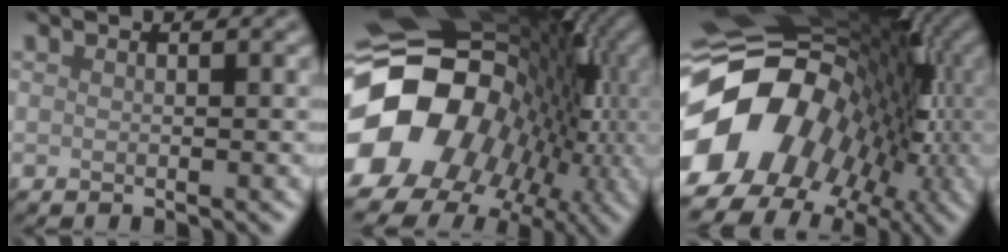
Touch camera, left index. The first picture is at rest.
{"total": 18.6, "force": [-3.0, 15.0, 10.6], "torque": [-0.210, -0.025, -0.042]}
{"total": 16.8, "force": [-3.3, 12.7, 10.5], "torque": [-0.185, -0.014, -0.054]}